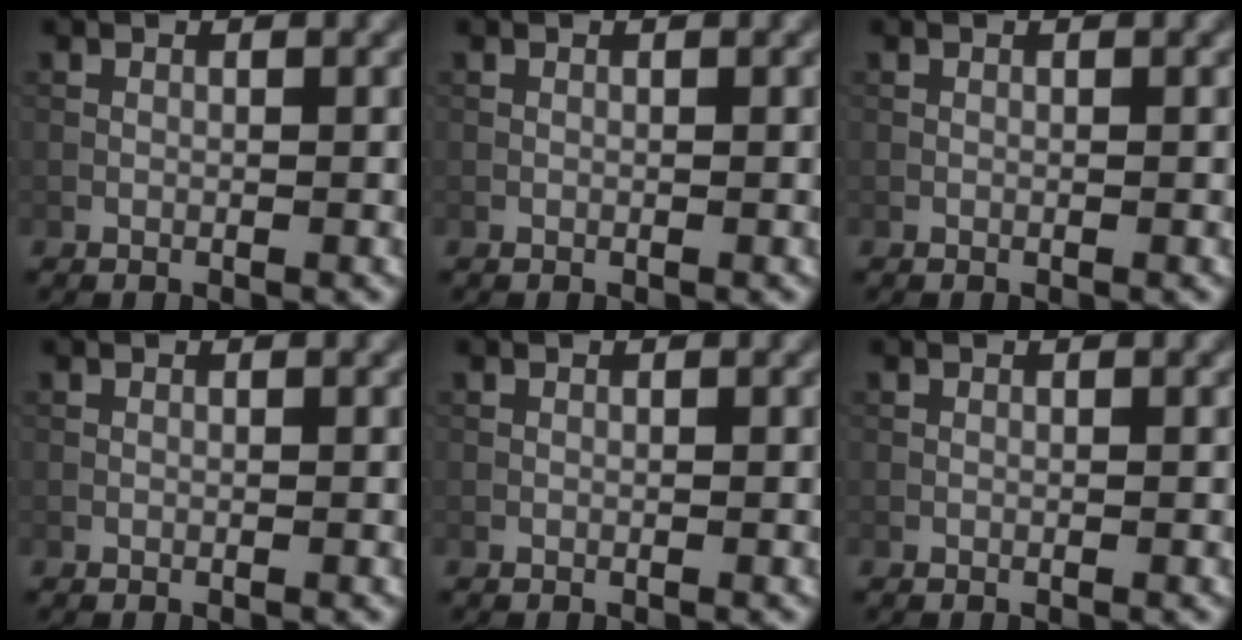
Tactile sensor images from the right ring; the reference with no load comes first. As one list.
[{"total": 0.0}, {"total": 0.0}, {"total": 0.0}, {"total": 0.0}, {"total": 0.0}]